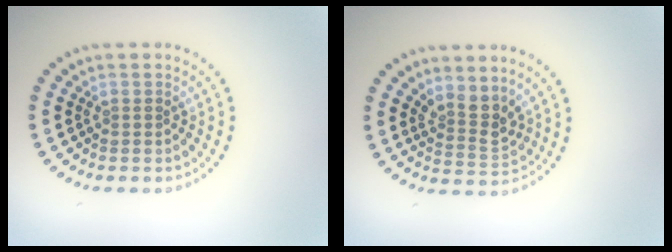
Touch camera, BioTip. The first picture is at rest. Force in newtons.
{"total": 2.6, "press": 1.9, "slide": 1.8}